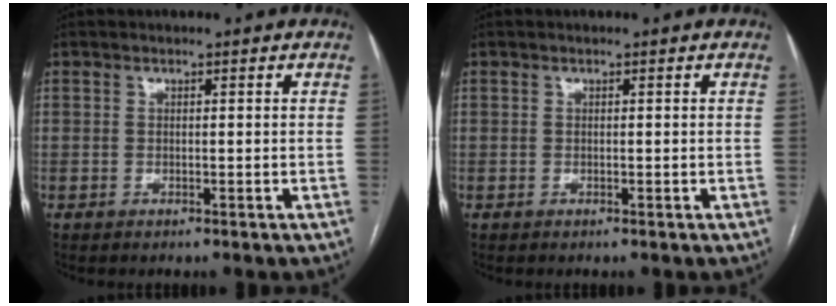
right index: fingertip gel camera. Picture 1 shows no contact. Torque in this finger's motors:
{"motor_torque": [0.00, 0.00, 0.00, 0.00]}